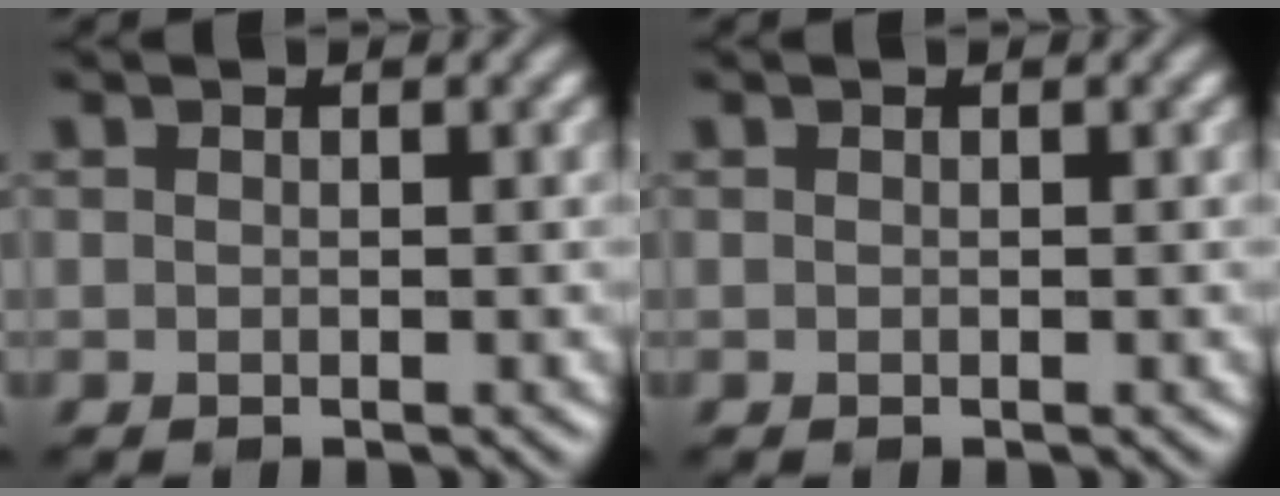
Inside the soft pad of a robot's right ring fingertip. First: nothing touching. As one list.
[{"total": 0.0}]